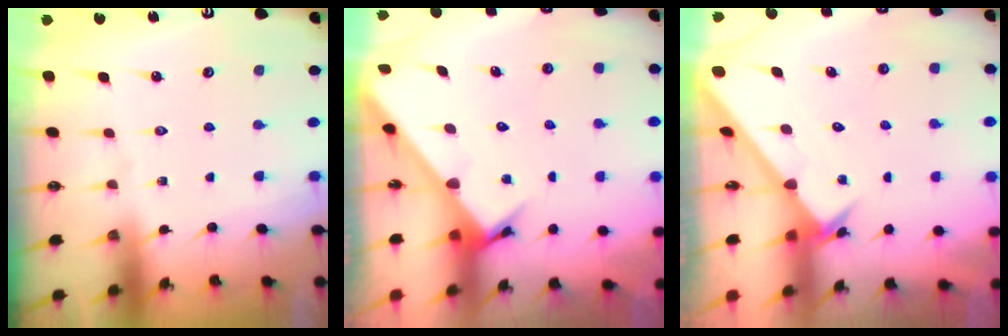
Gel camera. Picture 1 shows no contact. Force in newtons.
{"total": 3.2, "press": 3.2, "slide": 0.2}
{"total": 2.6, "press": 2.6, "slide": 0.2}